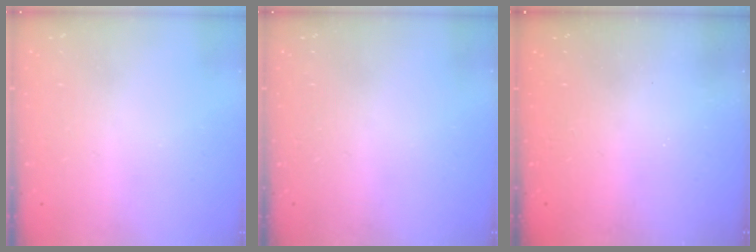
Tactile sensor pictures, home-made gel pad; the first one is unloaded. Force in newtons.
{"total": 0.0}
{"total": 2.5, "press": 2.4, "slide": 0.8}